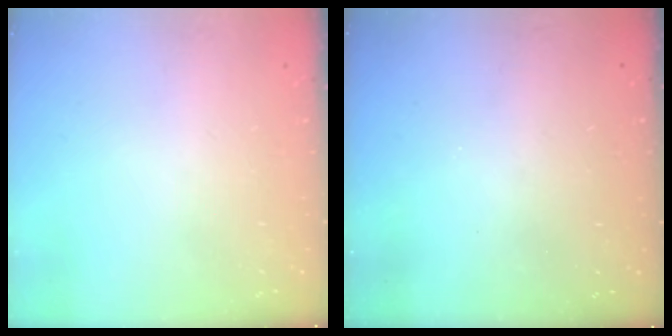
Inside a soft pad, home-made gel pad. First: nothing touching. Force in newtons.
{"total": 3.1, "press": 3.1, "slide": 0.1}